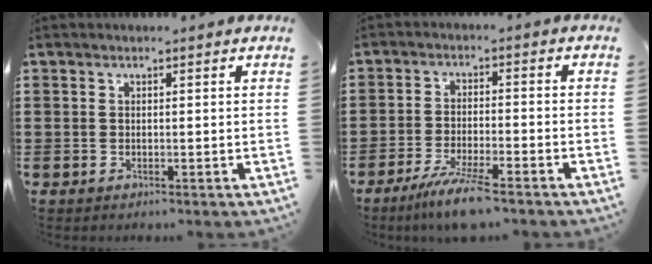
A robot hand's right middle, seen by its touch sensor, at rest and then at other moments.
{"total": 6.2, "force": [-4.9, 0.2, 3.8], "torque": [-0.078, -0.014, -0.089]}